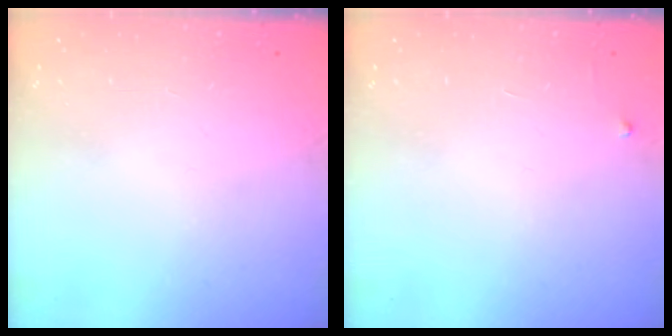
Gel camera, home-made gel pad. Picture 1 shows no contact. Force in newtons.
{"total": 2.6, "press": 2.6, "slide": 0.4}